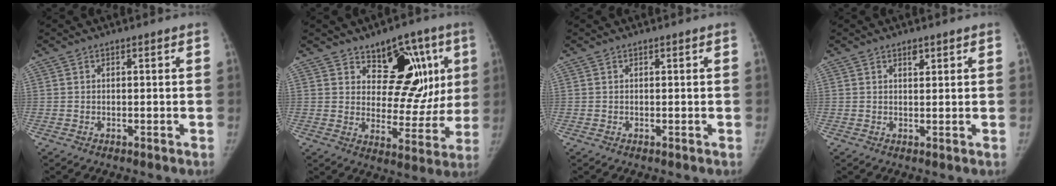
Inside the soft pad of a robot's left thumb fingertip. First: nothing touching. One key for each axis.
{"total": 15.6, "fx": 6.7, "fy": 9.8, "fz": 10.2, "tx": -0.061, "ty": -0.031, "tz": 0.098}
{"total": 0.0}
{"total": 1.6, "fx": 1.1, "fy": 0.8, "fz": 0.8, "tx": -0.004, "ty": -0.006, "tz": 0.016}